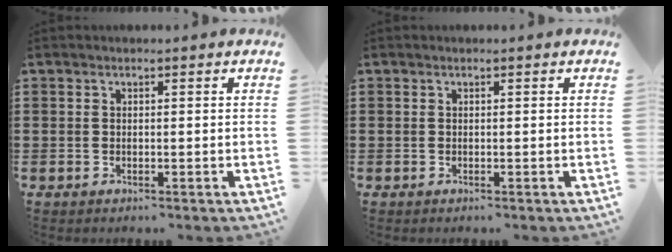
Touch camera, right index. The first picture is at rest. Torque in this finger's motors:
{"motor_torque": [0.00, 0.00, 0.02, 0.00]}